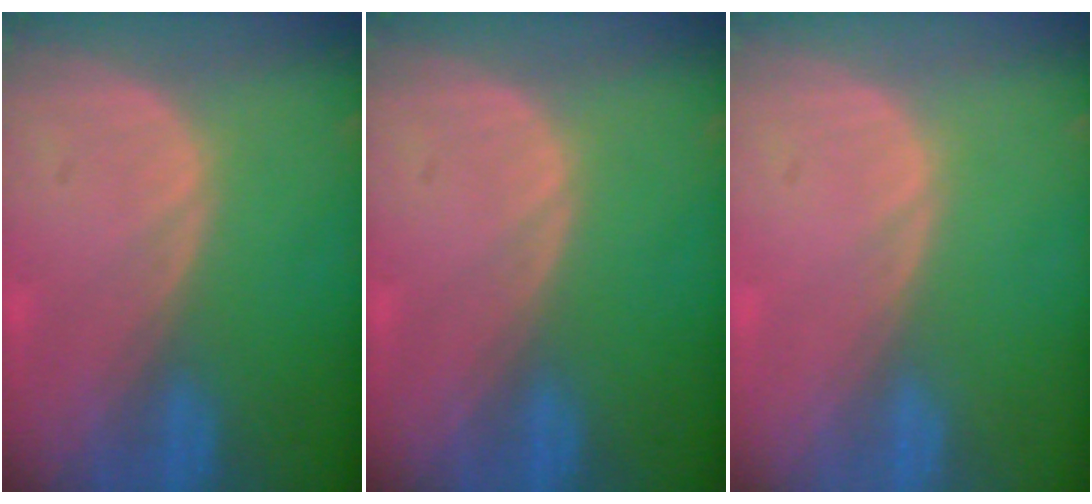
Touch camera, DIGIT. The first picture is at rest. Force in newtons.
{"total": 0.0}
{"total": 0.0}